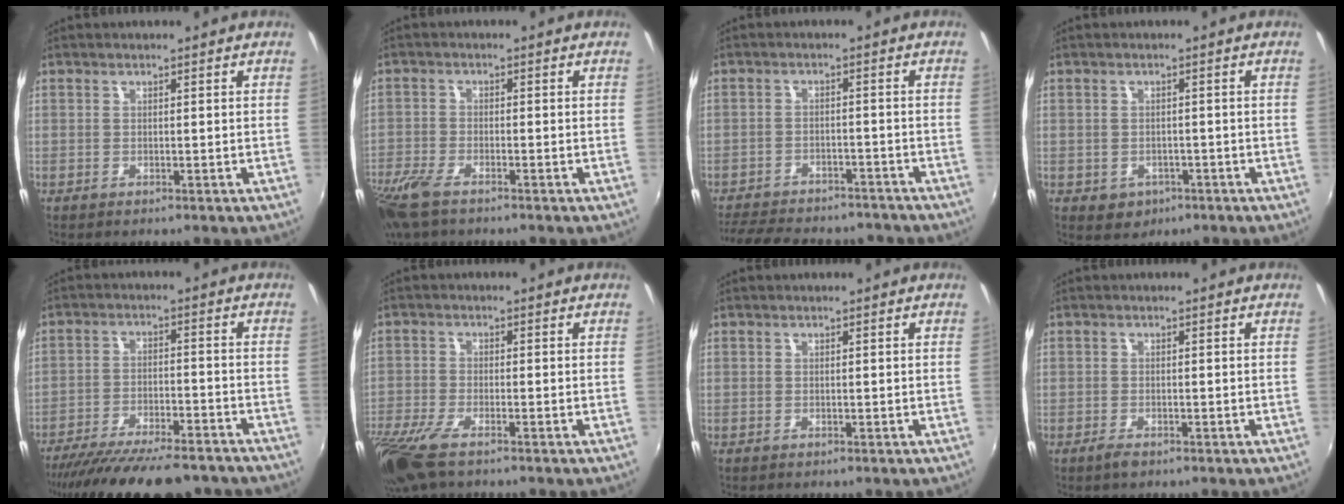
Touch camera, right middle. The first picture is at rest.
{"total": 8.8, "force": [-6.3, 3.1, 5.3], "torque": [-0.141, -0.032, -0.127]}
{"total": 17.6, "force": [-15.0, 6.2, 6.9], "torque": [-0.156, -0.005, -0.205]}
{"total": 4.0, "force": [-1.6, 3.3, 1.4], "torque": [-0.035, -0.005, -0.015]}
{"total": 20.0, "force": [-17.0, 4.7, 9.3], "torque": [-0.178, -0.037, -0.249]}
{"total": 10.5, "force": [-7.3, 2.9, 7.0], "torque": [-0.168, -0.046, -0.142]}
{"total": 0.0}
{"total": 1.7, "force": [-1.2, 0.6, 1.0], "torque": [-0.023, -0.006, -0.024]}